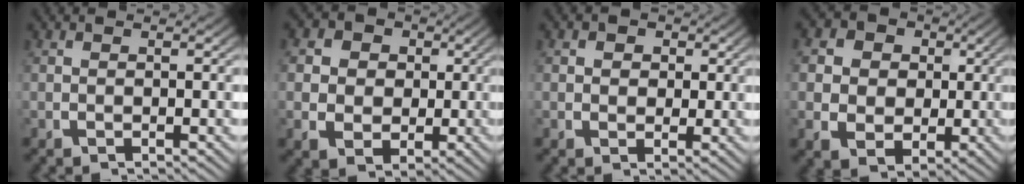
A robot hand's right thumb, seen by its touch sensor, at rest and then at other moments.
{"total": 8.8, "force": [0.8, 7.5, 4.5], "torque": [-0.084, -0.029, 0.019]}
{"total": 2.5, "force": [0.6, 2.2, 1.0], "torque": [-0.009, -0.015, 0.012]}
{"total": 10.3, "force": [1.0, 8.7, 5.4], "torque": [-0.106, -0.033, 0.022]}